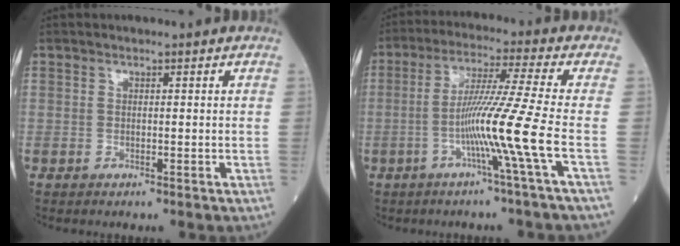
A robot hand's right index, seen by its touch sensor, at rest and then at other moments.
{"total": 10.2, "force": [-3.2, -3.1, 9.2], "torque": [-0.174, -0.010, -0.065]}